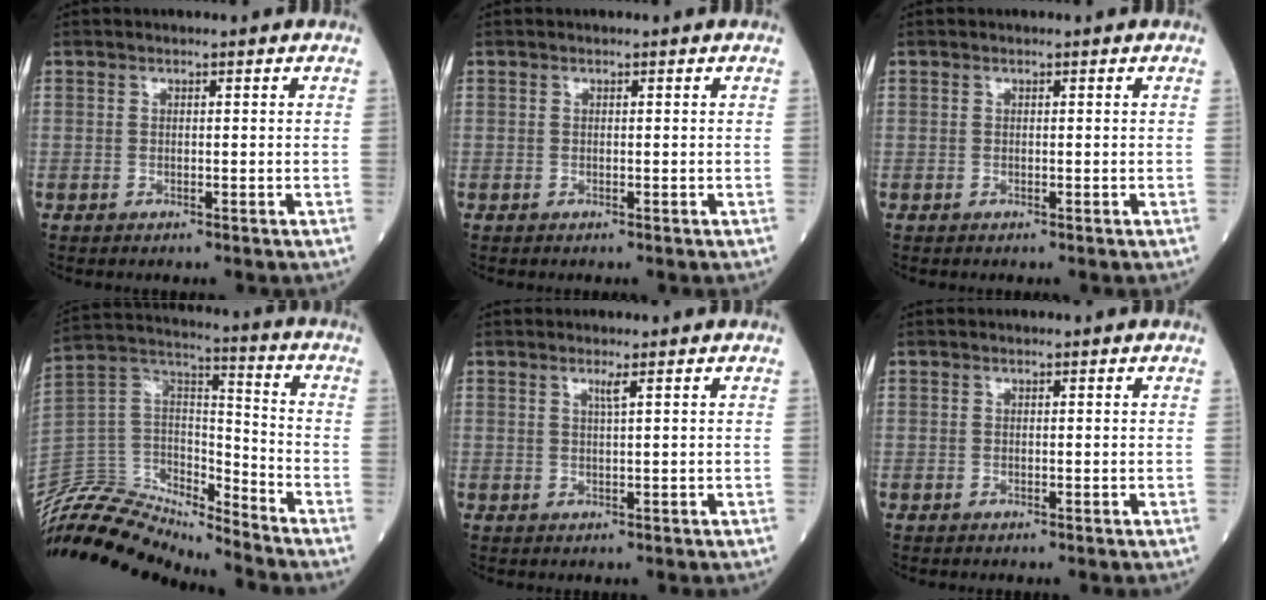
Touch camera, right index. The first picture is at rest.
{"total": 0.0}
{"total": 0.0}
{"total": 17.0, "force": [-16.6, 2.2, 3.0], "torque": [-0.057, 0.061, -0.302]}
{"total": 1.2, "force": [0.7, -0.4, 1.0], "torque": [-0.025, -0.006, 0.015]}
{"total": 0.0}